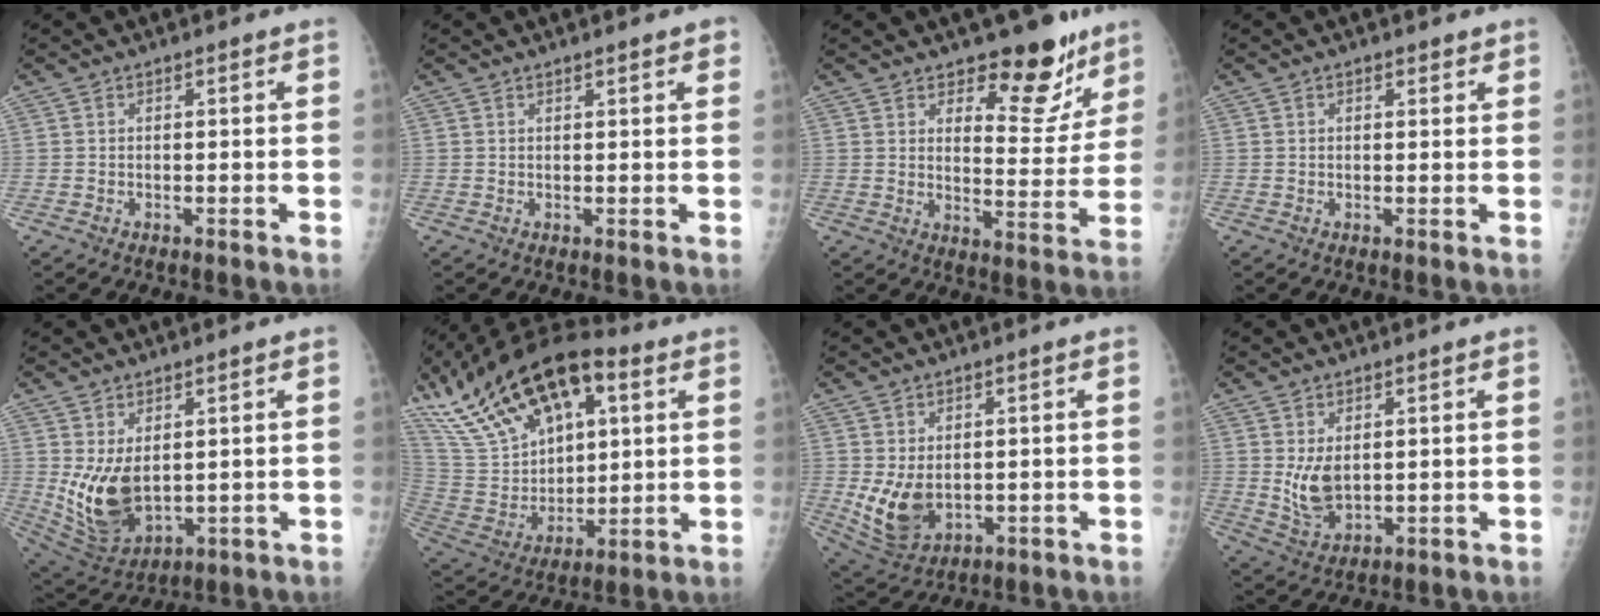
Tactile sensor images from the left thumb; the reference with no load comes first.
{"total": 2.2, "force": [1.4, 0.5, 1.6], "torque": [-0.018, -0.003, 0.016]}
{"total": 11.9, "force": [8.8, 5.4, 5.9], "torque": [-0.027, -0.064, 0.131]}
{"total": 1.4, "force": [0.9, 0.8, 0.7], "torque": [-0.001, -0.003, 0.009]}
{"total": 10.8, "force": [1.4, 6.5, 8.4], "torque": [-0.147, -0.024, 0.051]}
{"total": 28.2, "force": [13.3, 14.9, 19.9], "torque": [-0.360, 0.002, 0.243]}
{"total": 8.2, "force": [0.0, 5.7, 6.0], "torque": [-0.102, -0.016, 0.022]}
{"total": 6.1, "force": [1.3, 3.7, 4.7], "torque": [-0.078, -0.019, 0.038]}